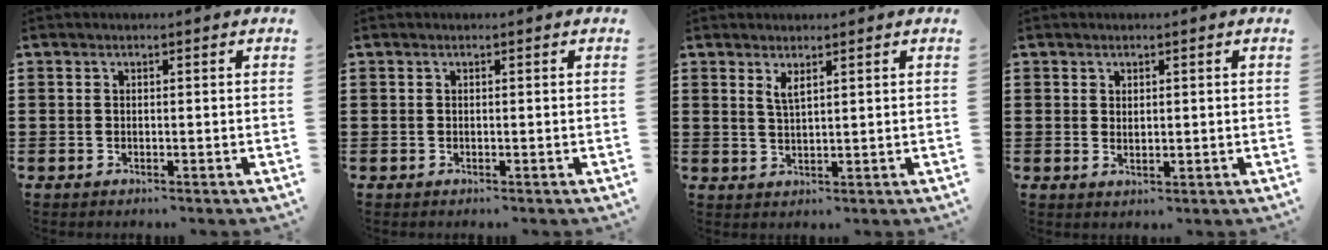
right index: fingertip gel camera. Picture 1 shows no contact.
{"total": 0.0}
{"total": 2.1, "force": [1.4, 0.6, 1.5], "torque": [-0.033, 0.002, 0.025]}
{"total": 1.0, "force": [0.8, 0.4, 0.3], "torque": [-0.006, 0.005, 0.015]}